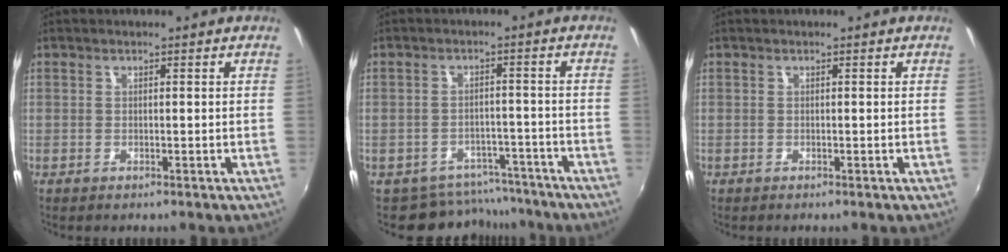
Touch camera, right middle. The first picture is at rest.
{"total": 8.7, "force": [-7.5, 4.4, 0.7], "torque": [-0.018, 0.017, -0.091]}
{"total": 0.0}